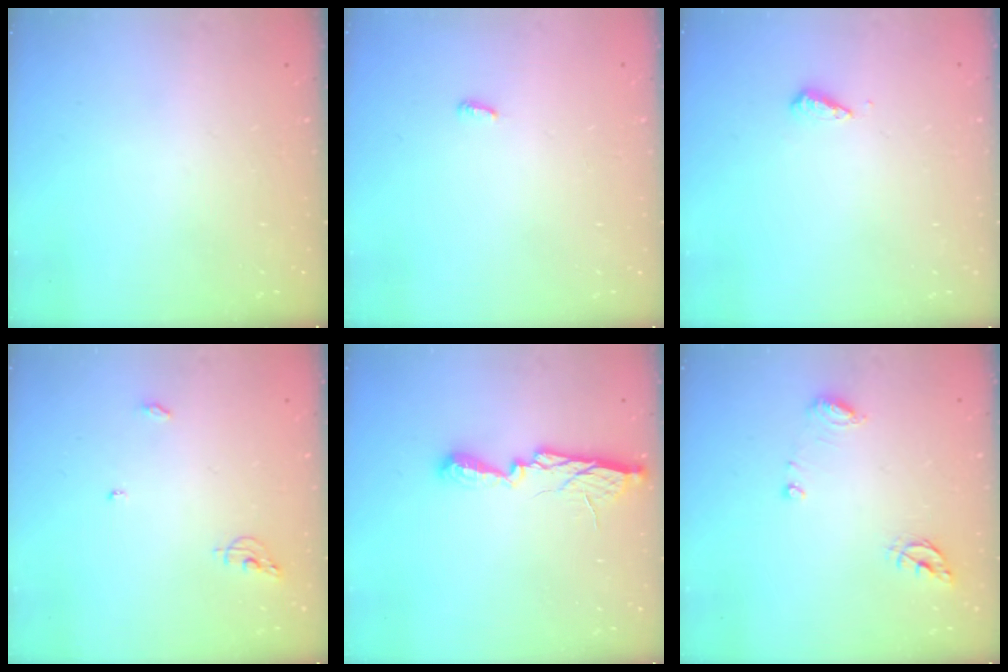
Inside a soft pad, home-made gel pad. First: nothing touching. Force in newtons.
{"total": 2.9, "press": 2.9, "slide": 0.2}
{"total": 3.1, "press": 3.0, "slide": 0.7}
{"total": 5.4, "press": 5.4, "slide": 0.4}
{"total": 9.7, "press": 9.7, "slide": 0.9}
{"total": 7.9, "press": 7.8, "slide": 0.9}